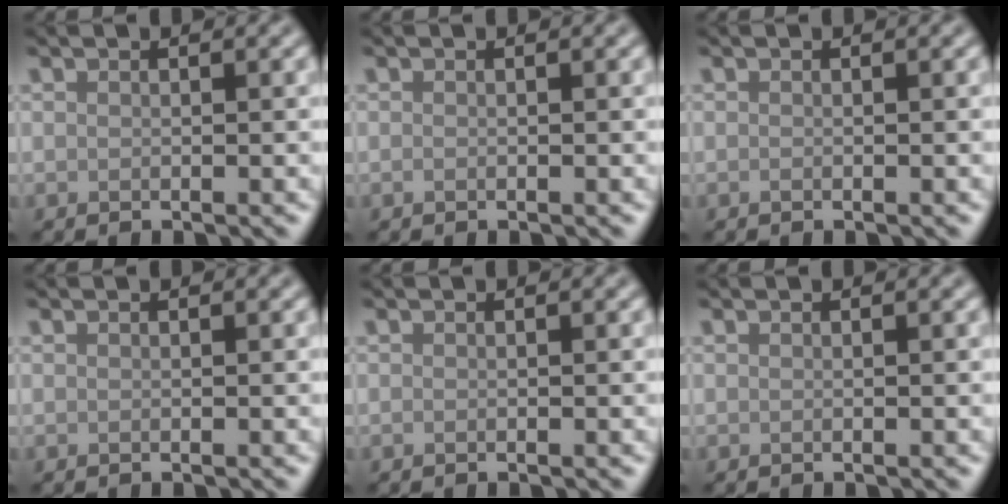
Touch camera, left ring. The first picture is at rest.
{"total": 0.0}
{"total": 0.0}
{"total": 0.0}
{"total": 0.0}
{"total": 0.0}